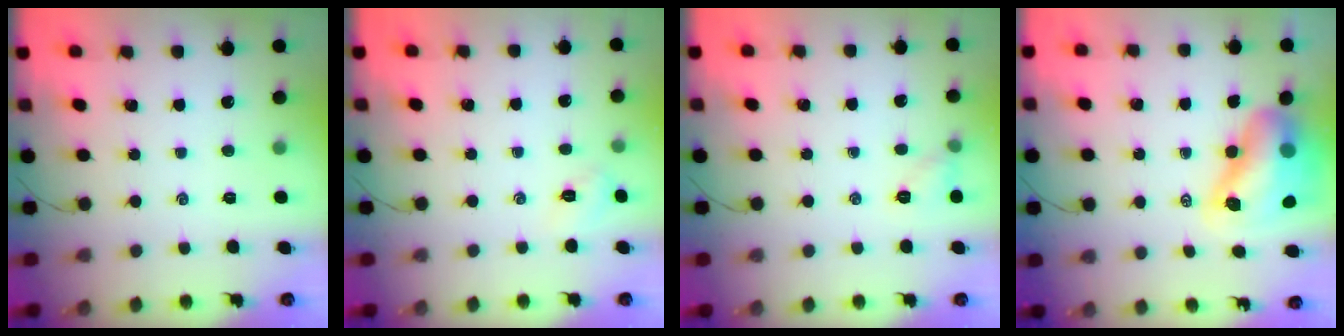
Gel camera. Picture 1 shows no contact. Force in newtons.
{"total": 2.7, "press": 2.6, "slide": 0.8}
{"total": 5.5, "press": 5.3, "slide": 1.1}
{"total": 14.6, "press": 14.1, "slide": 3.9}